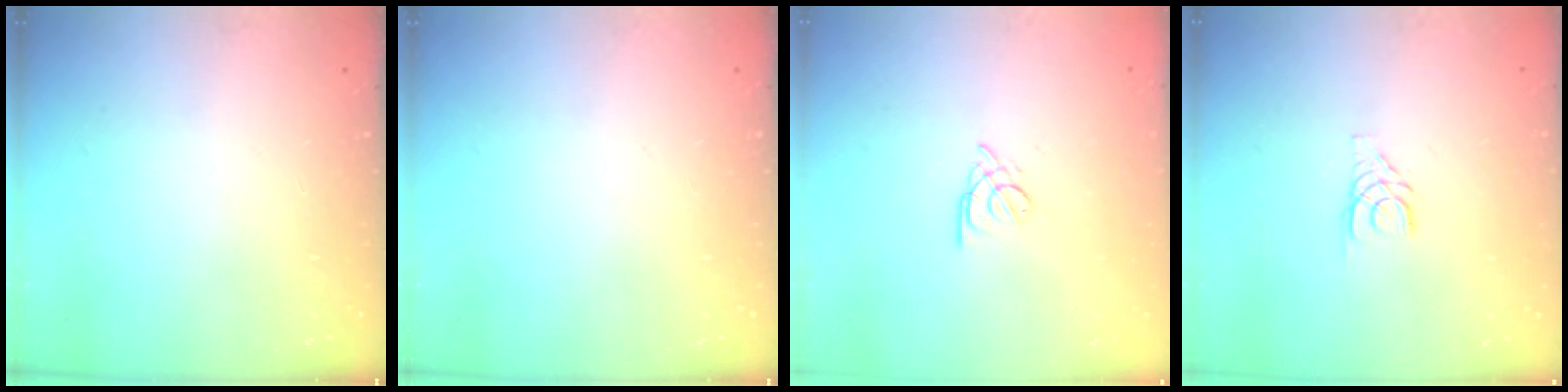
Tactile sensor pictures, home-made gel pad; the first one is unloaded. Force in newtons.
{"total": 0.0}
{"total": 2.2, "press": 2.2, "slide": 0.5}
{"total": 3.4, "press": 3.4, "slide": 0.3}